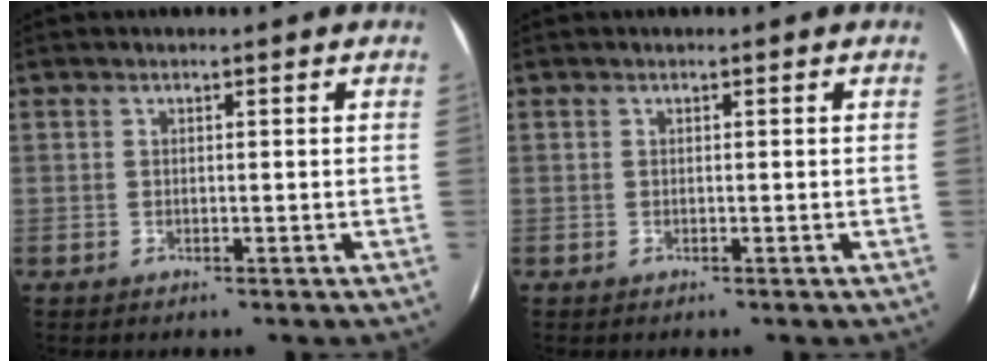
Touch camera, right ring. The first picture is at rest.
{"total": 0.0}